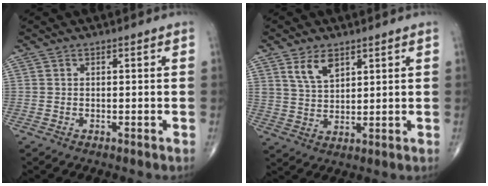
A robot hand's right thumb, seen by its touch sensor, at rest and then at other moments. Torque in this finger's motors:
{"motor_torque": [0.00, 0.09, 0.54, 0.52, 0.02]}